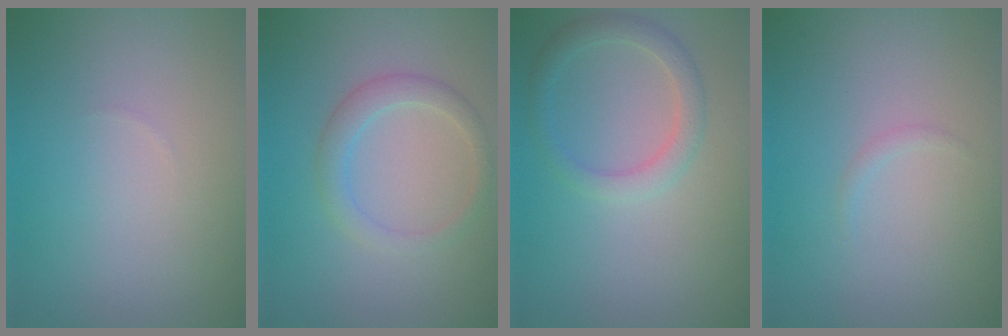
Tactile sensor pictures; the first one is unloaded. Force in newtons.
{"total": 2.3, "press": 2.3, "slide": 0.1}
{"total": 2.3, "press": 2.3, "slide": 0.1}
{"total": 0.5, "press": 0.5, "slide": 0.1}